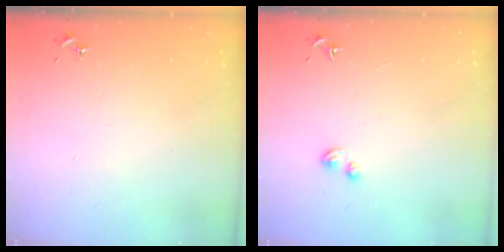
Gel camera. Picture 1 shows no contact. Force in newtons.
{"total": 2.8, "press": 2.7, "slide": 0.4}